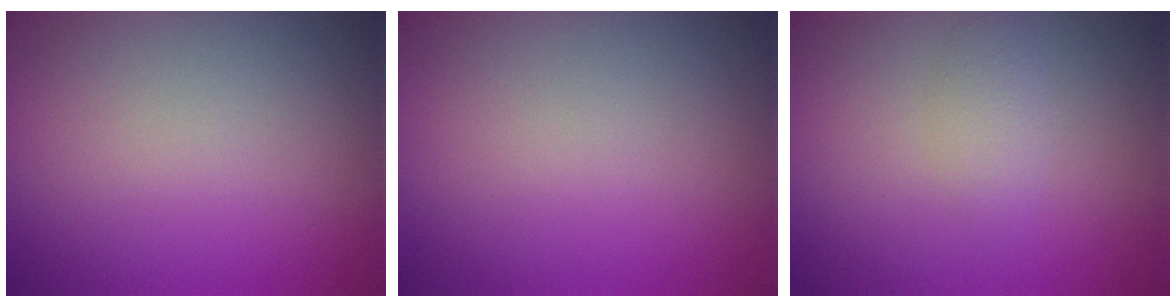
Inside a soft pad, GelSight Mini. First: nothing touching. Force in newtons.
{"total": 0.0}
{"total": 1.6, "press": 1.6, "slide": 0.1}